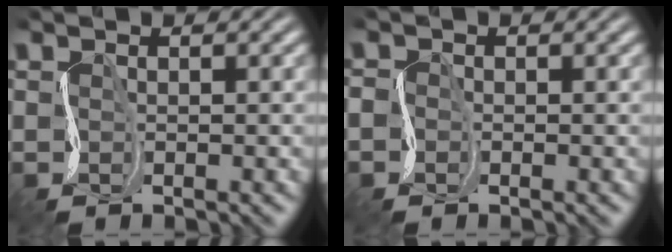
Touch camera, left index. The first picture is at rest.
{"total": 1.4, "force": [-0.9, 1.1, 0.3], "torque": [-0.005, -0.006, -0.025]}